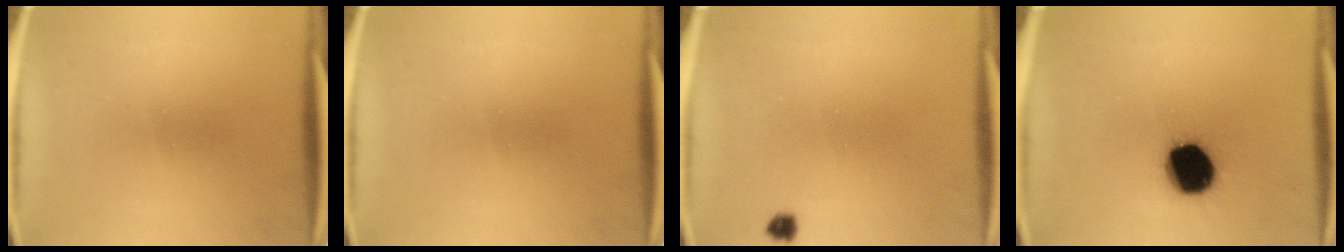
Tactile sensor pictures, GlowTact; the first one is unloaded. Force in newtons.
{"total": 0.0}
{"total": 1.4}
{"total": 15.2}